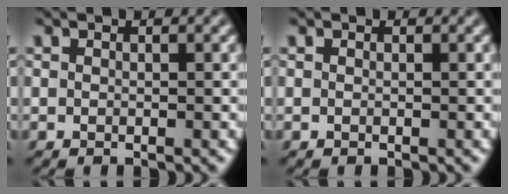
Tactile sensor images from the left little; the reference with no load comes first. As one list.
[{"total": 0.0}]